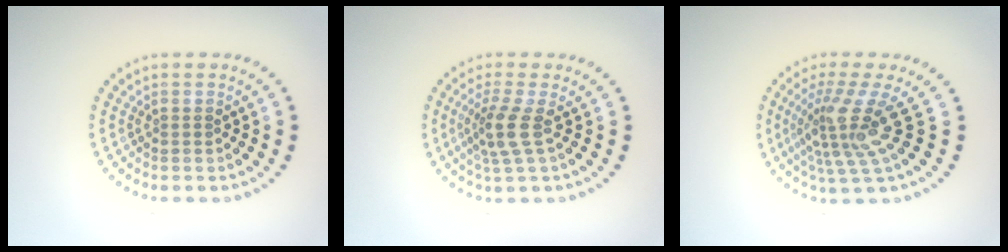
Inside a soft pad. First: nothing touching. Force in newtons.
{"total": 2.7, "press": 2.1, "slide": 1.7}
{"total": 4.7, "press": 3.1, "slide": 3.6}